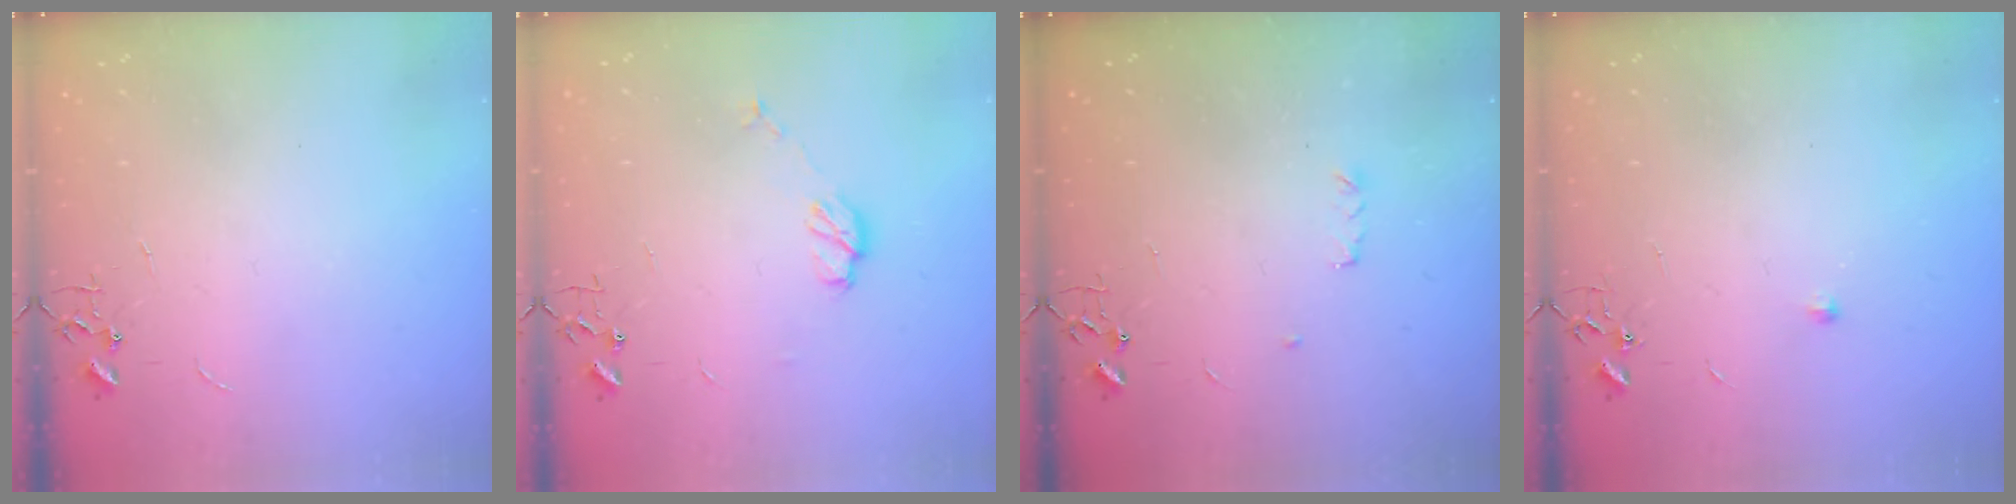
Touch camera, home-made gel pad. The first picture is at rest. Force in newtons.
{"total": 6.7, "press": 6.7, "slide": 0.3}
{"total": 3.4, "press": 3.3, "slide": 0.6}
{"total": 5.0, "press": 5.0, "slide": 0.7}